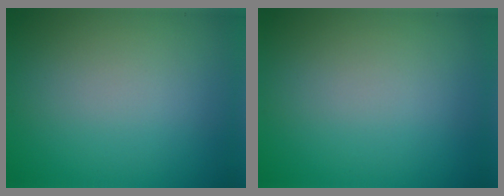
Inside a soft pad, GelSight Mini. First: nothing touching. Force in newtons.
{"total": 0.0}